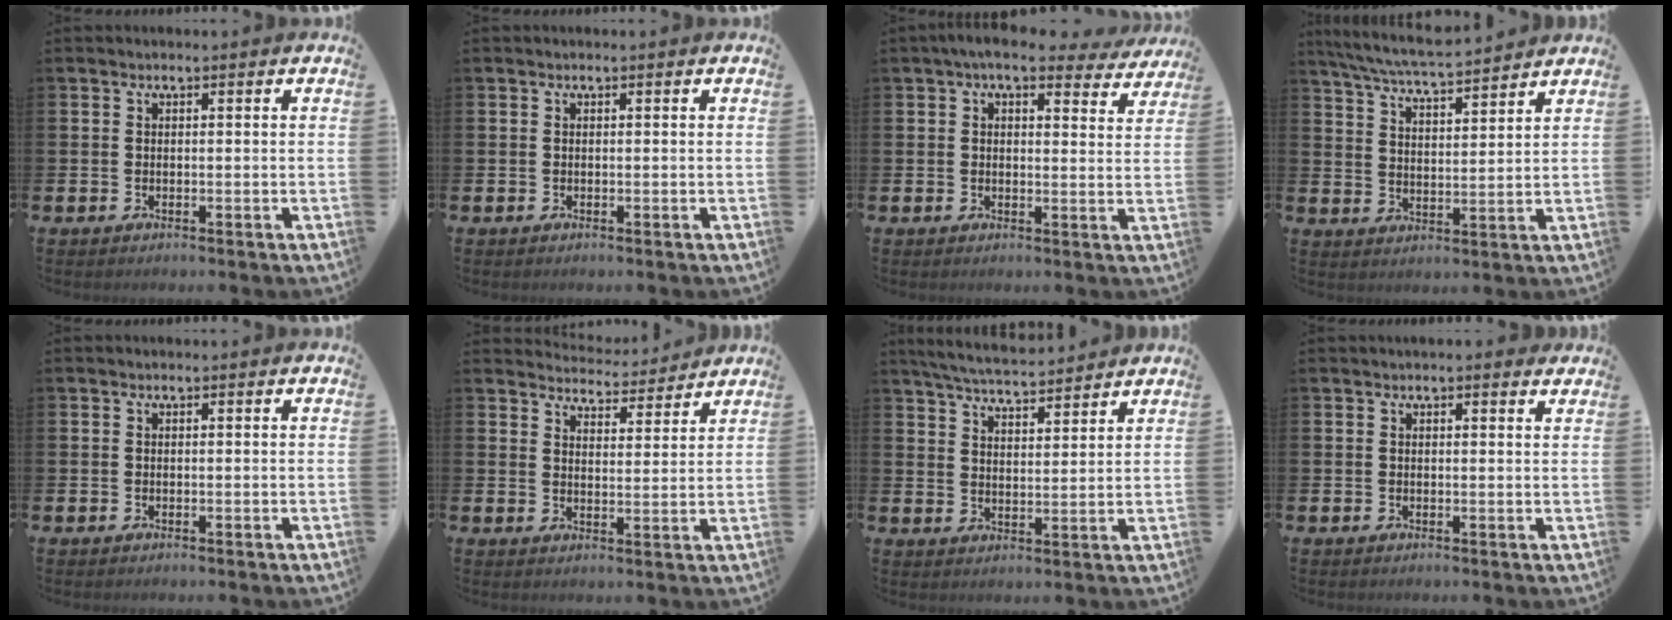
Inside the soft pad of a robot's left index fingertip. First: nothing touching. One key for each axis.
{"total": 0.0}
{"total": 5.6, "fx": 4.8, "fy": 1.4, "fz": 2.6, "tx": -0.045, "ty": -0.019, "tz": 0.082}
{"total": 6.7, "fx": 6.4, "fy": 0.2, "fz": 1.8, "tx": -0.059, "ty": -0.036, "tz": 0.113}
{"total": 0.0}
{"total": 4.4, "fx": 4.4, "fy": 0.6, "fz": -0.2, "tx": -0.007, "ty": -0.035, "tz": 0.076}
{"total": 5.7, "fx": 5.6, "fy": 0.3, "fz": 1.0, "tx": -0.040, "ty": -0.027, "tz": 0.101}
{"total": 1.2, "fx": 1.2, "fy": 0.1, "fz": 0.3, "tx": 0.004, "ty": -0.003, "tz": 0.019}